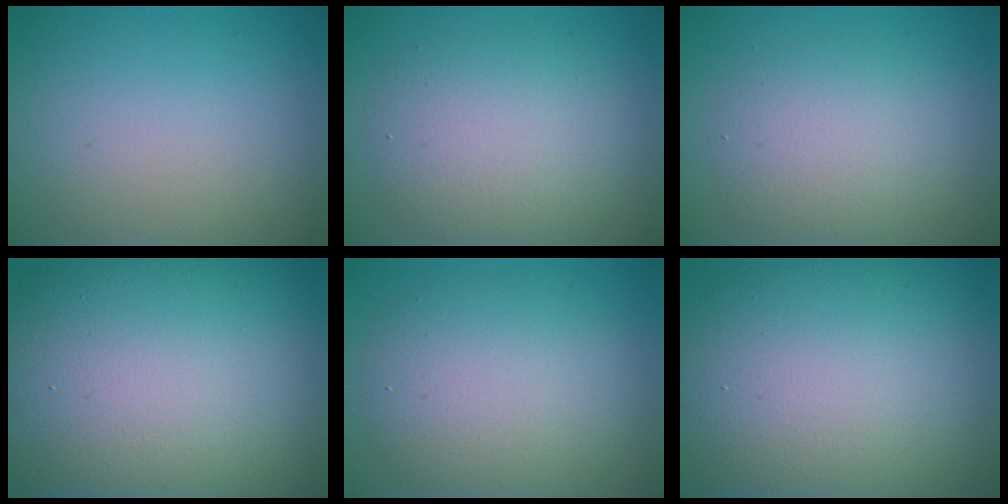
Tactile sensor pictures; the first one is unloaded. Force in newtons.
{"total": 5.5, "press": 5.5, "slide": 0.5}
{"total": 4.0, "press": 4.0, "slide": 0.1}
{"total": 19.8, "press": 19.8, "slide": 1.2}
{"total": 7.0, "press": 7.0, "slide": 0.4}
{"total": 14.3, "press": 14.3, "slide": 0.9}